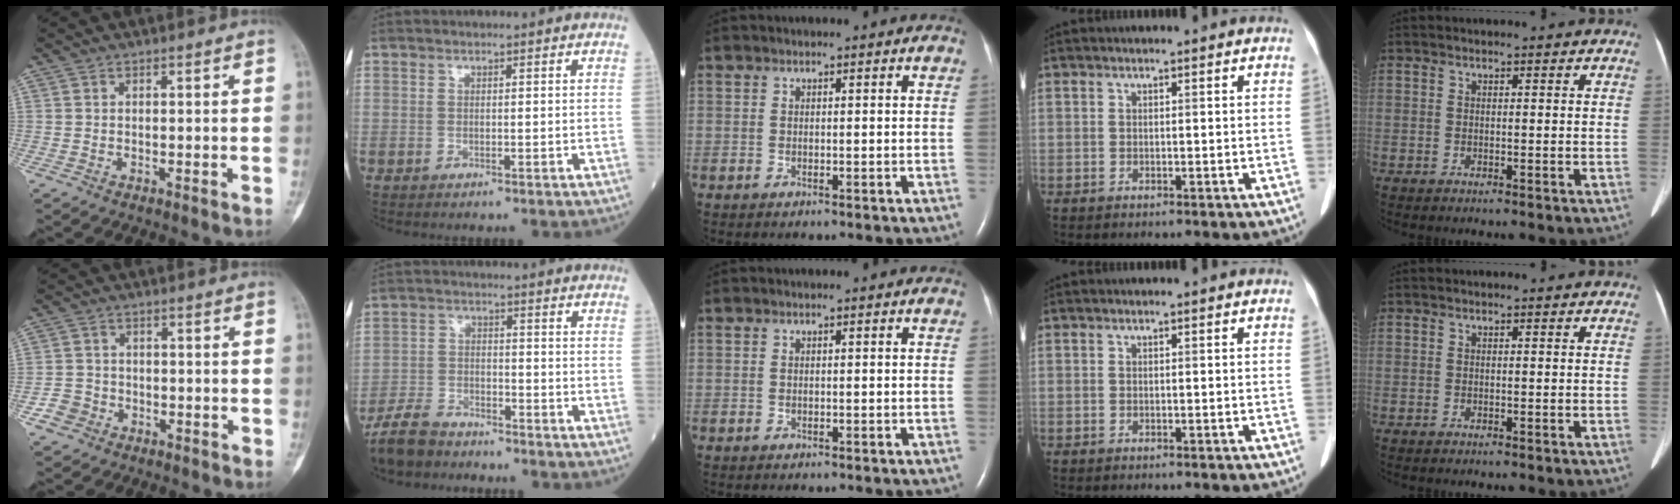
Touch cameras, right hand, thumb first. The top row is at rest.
{"thumb": {"total": 3.7, "force": [-1.9, 3.2, 0.5], "torque": [0.003, 0.018, -0.034]}, "index": {"total": 6.8, "force": [-6.2, 2.1, 1.8], "torque": [-0.045, -0.016, -0.118]}}